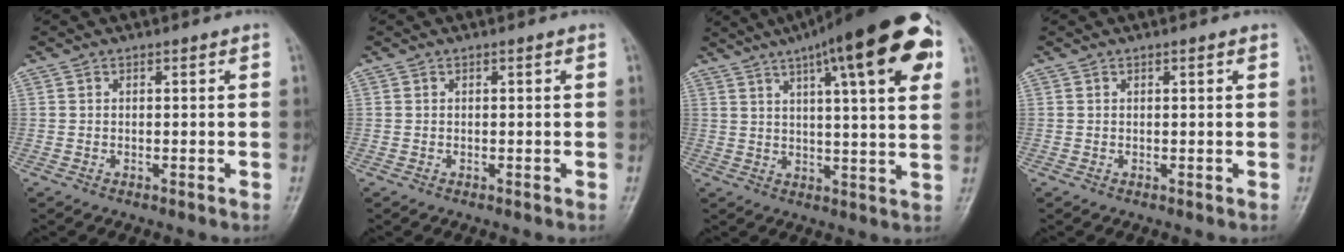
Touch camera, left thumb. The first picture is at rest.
{"total": 0.0}
{"total": 22.0, "force": [10.3, 5.2, 18.7], "torque": [-0.257, 0.001, 0.142]}
{"total": 0.5, "force": [0.3, 0.1, 0.4], "torque": [-0.006, 0.000, 0.004]}